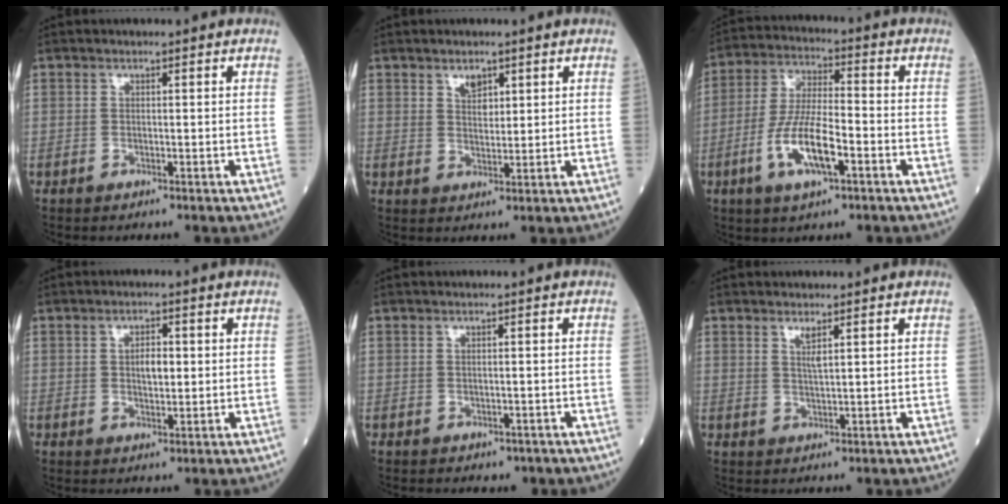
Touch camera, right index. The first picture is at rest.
{"total": 2.7, "force": [1.7, 1.5, 1.5], "torque": [-0.027, -0.001, 0.034]}
{"total": 10.4, "force": [-3.8, 2.5, 9.4], "torque": [-0.189, -0.004, -0.071]}
{"total": 3.4, "force": [0.4, 1.5, 3.0], "torque": [-0.051, 0.001, 0.006]}
{"total": 1.3, "force": [-0.8, 0.9, 0.5], "torque": [-0.010, 0.002, -0.004]}
{"total": 2.0, "force": [1.1, 0.1, 1.6], "torque": [-0.035, -0.004, 0.023]}